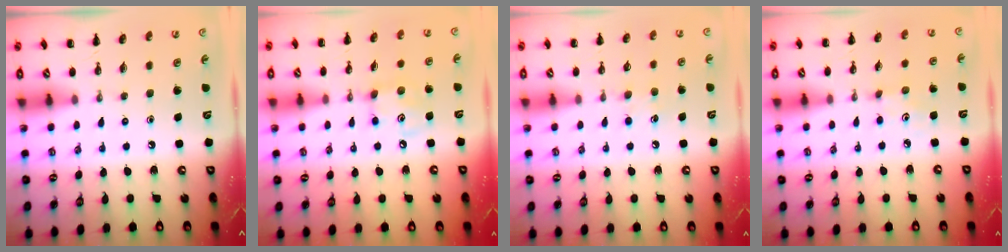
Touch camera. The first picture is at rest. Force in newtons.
{"total": 5.5, "press": 5.5, "slide": 0.5}
{"total": 4.8, "press": 4.6, "slide": 1.5}
{"total": 2.8, "press": 2.7, "slide": 0.7}